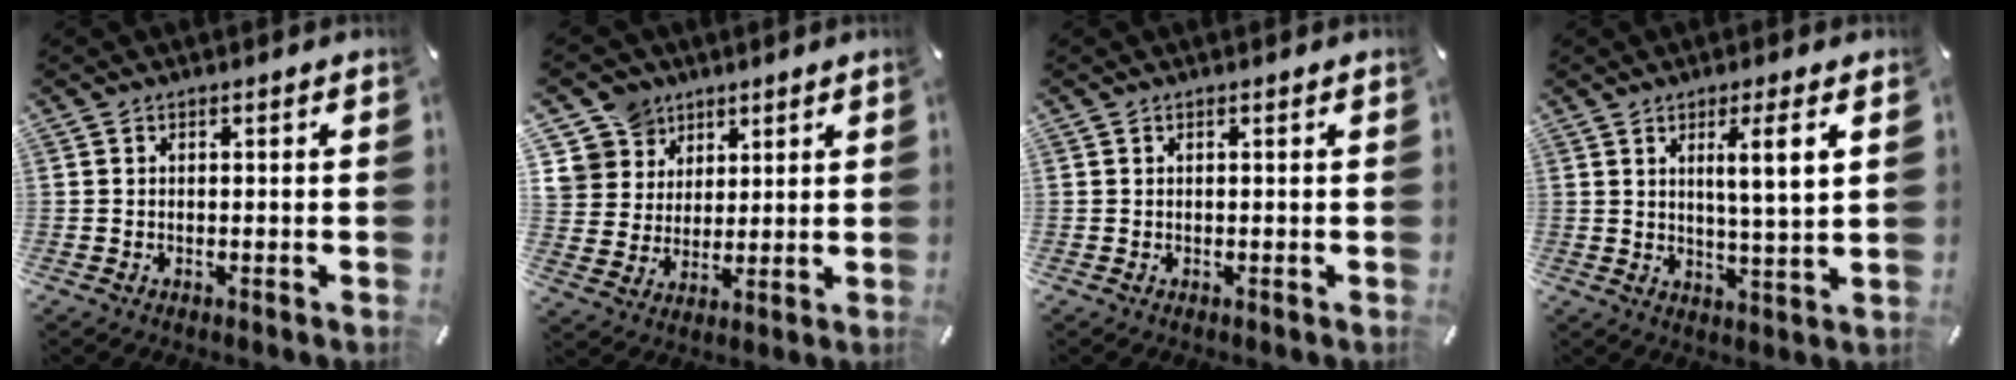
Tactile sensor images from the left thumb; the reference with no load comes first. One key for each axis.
{"total": 9.4, "fx": 5.1, "fy": 7.9, "fz": -0.1, "tx": -0.019, "ty": -0.038, "tz": 0.102}
{"total": 0.0}
{"total": 7.5, "fx": 2.8, "fy": 0.1, "fz": 6.9, "tx": -0.131, "ty": -0.002, "tz": 0.041}